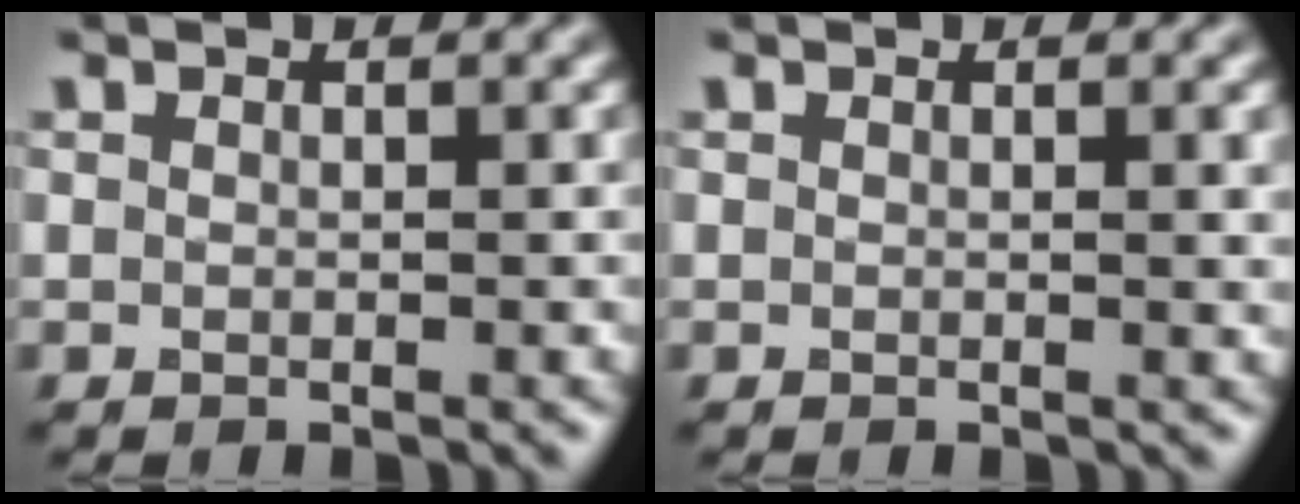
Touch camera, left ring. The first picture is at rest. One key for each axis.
{"total": 1.3, "fx": 0.3, "fy": 0.4, "fz": 1.2, "tx": -0.011, "ty": 0.001, "tz": 0.002}